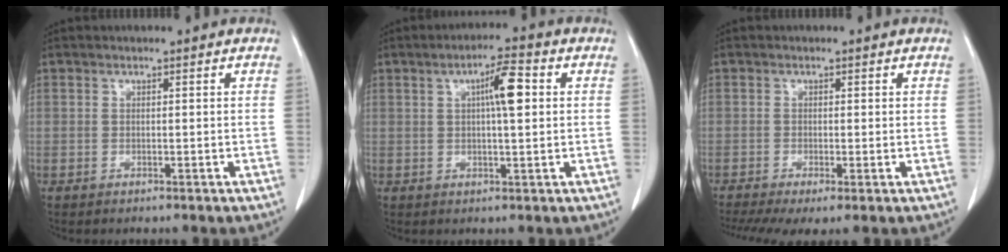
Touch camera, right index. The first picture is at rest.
{"total": 5.9, "force": [1.4, 0.8, 5.7], "torque": [-0.095, 0.009, 0.021]}
{"total": 6.5, "force": [-3.8, 1.8, 4.9], "torque": [-0.092, -0.014, -0.066]}